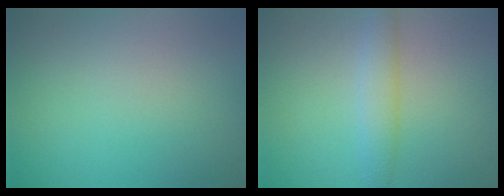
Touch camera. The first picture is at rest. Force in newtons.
{"total": 2.4, "press": 2.4, "slide": 0.1}